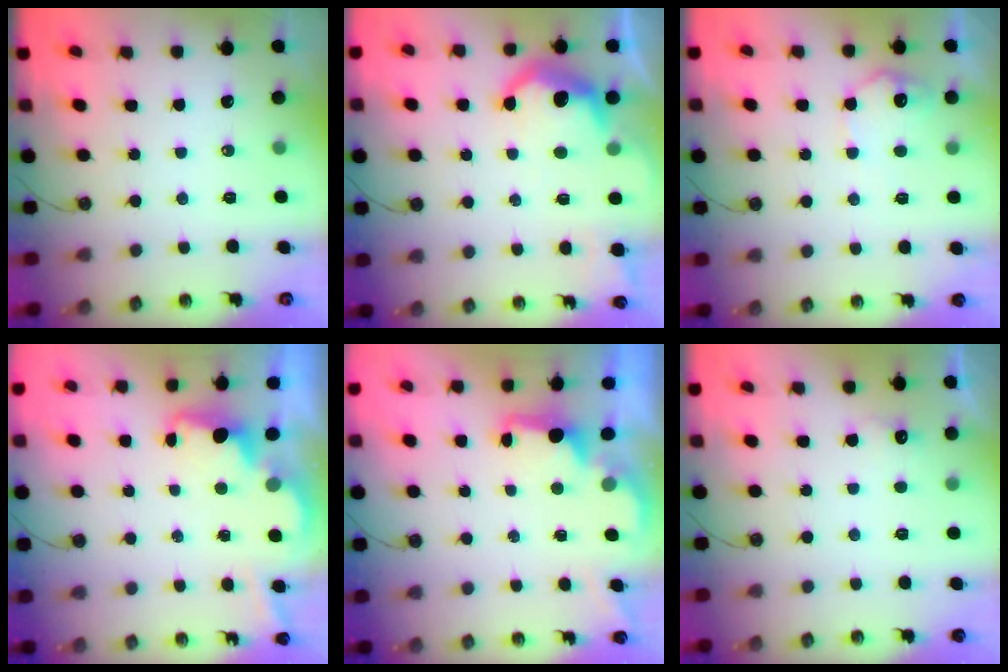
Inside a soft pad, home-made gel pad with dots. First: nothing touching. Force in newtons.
{"total": 10.8, "press": 10.7, "slide": 0.9}
{"total": 9.0, "press": 9.0, "slide": 0.3}
{"total": 3.4, "press": 3.3, "slide": 0.8}
{"total": 2.1, "press": 1.9, "slide": 0.8}
{"total": 6.9, "press": 6.8, "slide": 1.2}